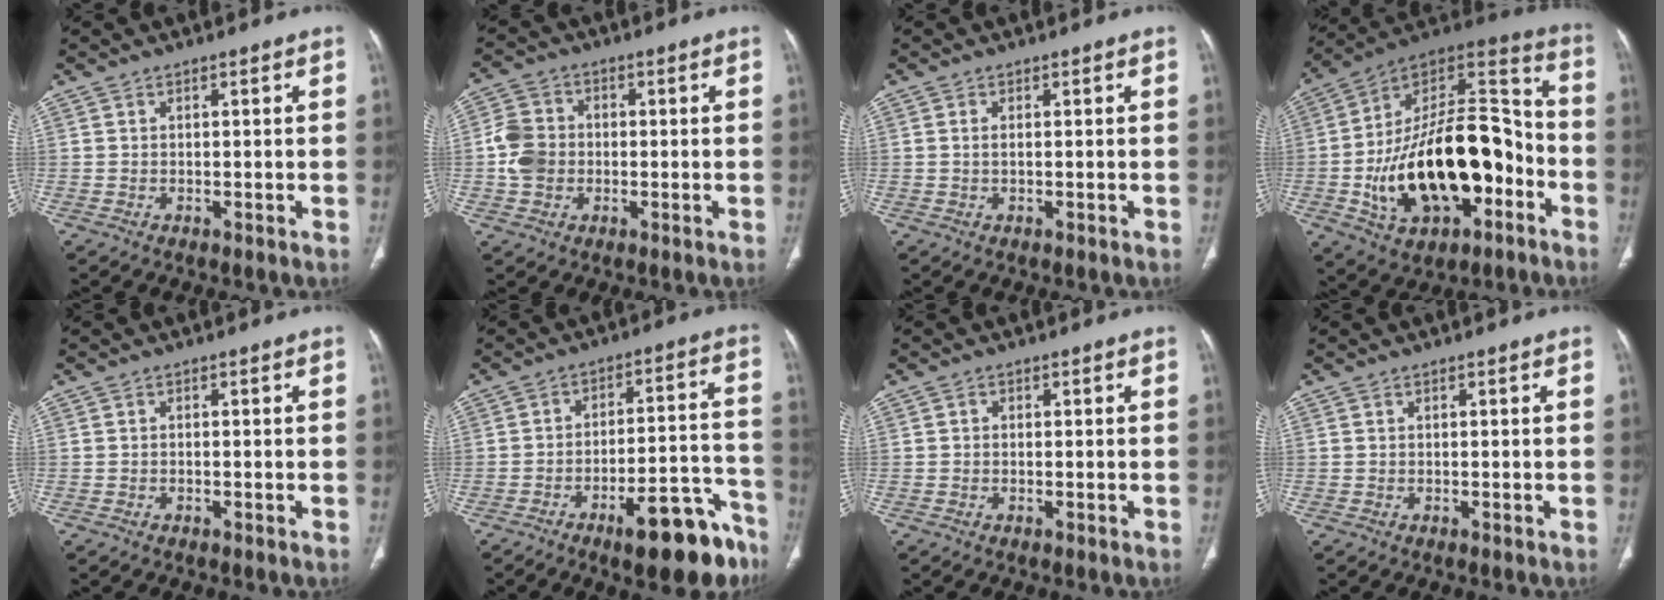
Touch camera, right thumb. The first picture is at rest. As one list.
[{"total": 6.9, "force": [-0.7, 5.9, 3.6], "torque": [-0.057, 0.012, -0.018]}, {"total": 0.6, "force": [0.2, 0.2, 0.6], "torque": [-0.018, -0.001, 0.004]}, {"total": 29.9, "force": [-8.0, 16.0, 24.0], "torque": [-0.406, 0.046, -0.117]}, {"total": 0.0}, {"total": 16.3, "force": [-10.3, 5.2, 11.4], "torque": [-0.107, 0.090, -0.147]}, {"total": 0.6, "force": [0.0, 0.5, 0.2], "torque": [0.000, 0.002, -0.003]}, {"total": 0.0}]